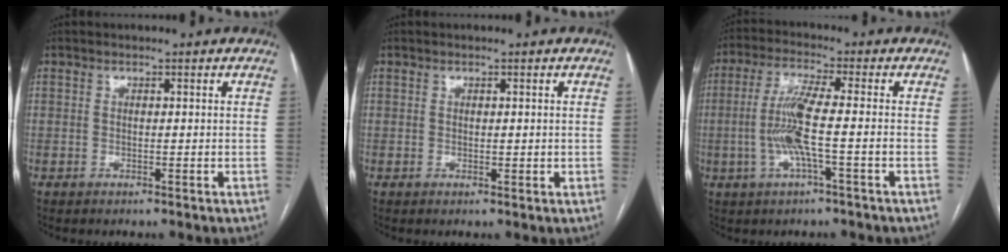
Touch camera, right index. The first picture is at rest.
{"total": 1.1, "force": [0.2, 0.6, 0.9], "torque": [-0.011, -0.003, 0.003]}
{"total": 7.7, "force": [-1.4, 0.1, 7.5], "torque": [-0.158, 0.004, -0.030]}